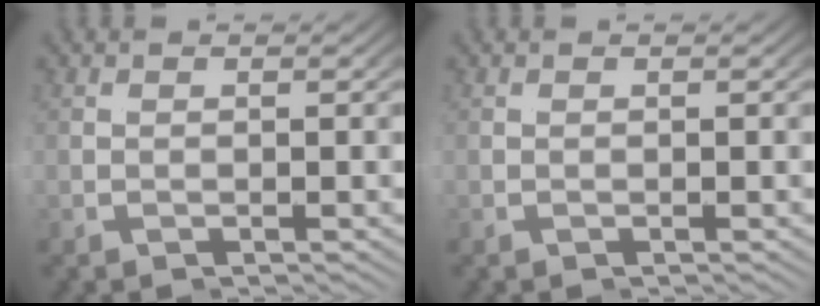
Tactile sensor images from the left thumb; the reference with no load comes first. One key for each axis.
{"total": 0.0}